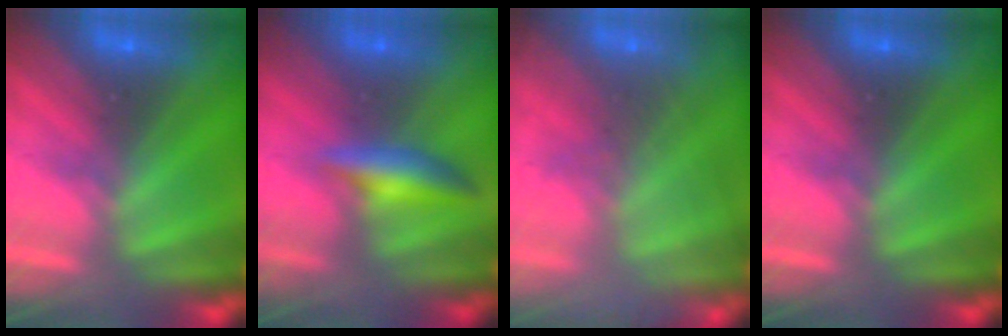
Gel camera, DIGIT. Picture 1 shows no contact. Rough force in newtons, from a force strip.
{"total": 2.4}
{"total": 7.7}
{"total": 0.0}